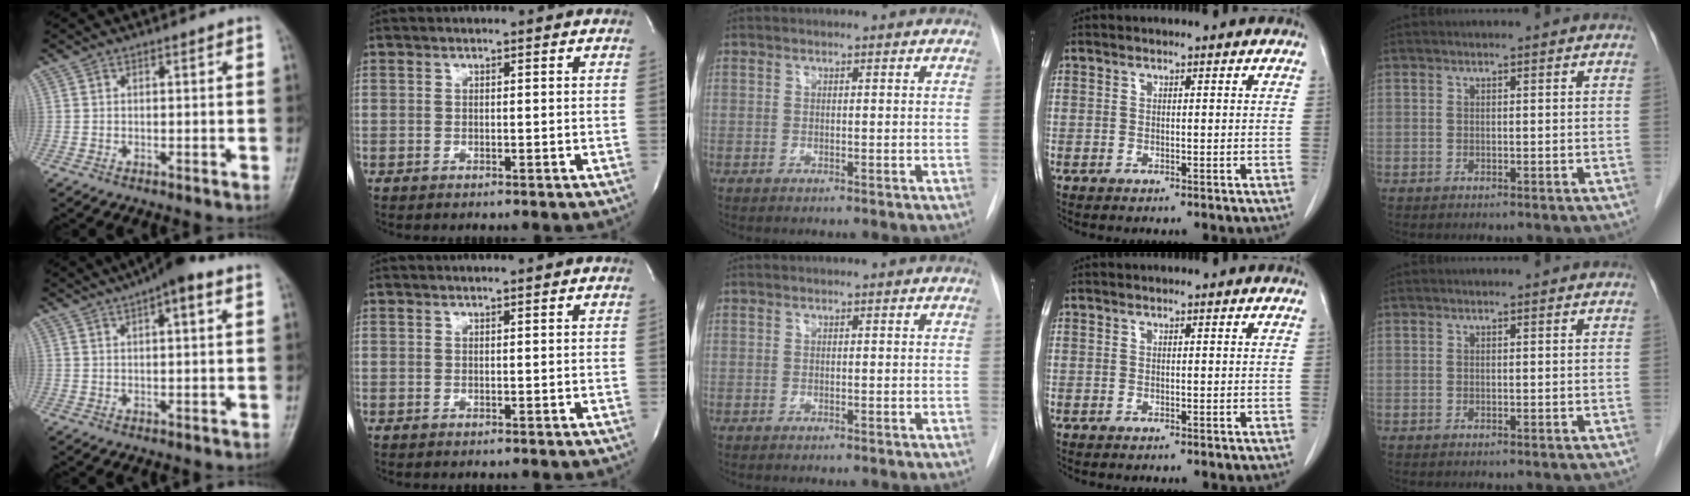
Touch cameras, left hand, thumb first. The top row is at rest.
{"thumb": {"total": 9.0, "force": [4.8, 2.7, 7.1], "torque": [-0.101, 0.012, 0.065]}, "index": {"total": 1.0, "force": [0.9, -0.3, 0.3], "torque": [-0.007, 0.001, 0.017]}}